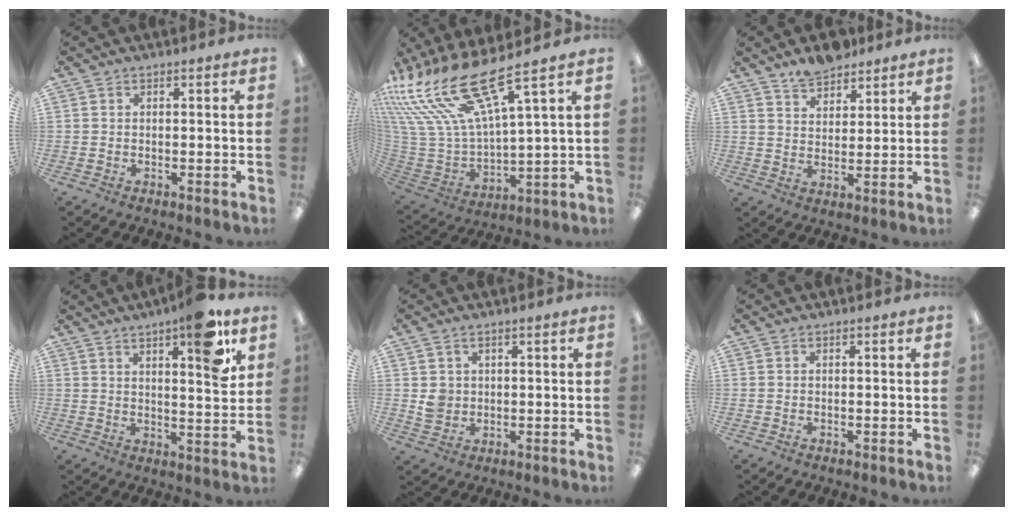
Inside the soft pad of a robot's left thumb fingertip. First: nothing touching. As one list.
[{"total": 23.1, "force": [14.8, 7.3, 16.2], "torque": [-0.342, -0.106, 0.255]}, {"total": 6.9, "force": [6.0, 3.0, 1.5], "torque": [-0.023, -0.031, 0.111]}, {"total": 12.6, "force": [7.5, 3.3, 9.6], "torque": [-0.125, -0.038, 0.115]}, {"total": 4.1, "force": [1.3, 3.6, 1.5], "torque": [-0.019, 0.000, 0.022]}, {"total": 0.0}]